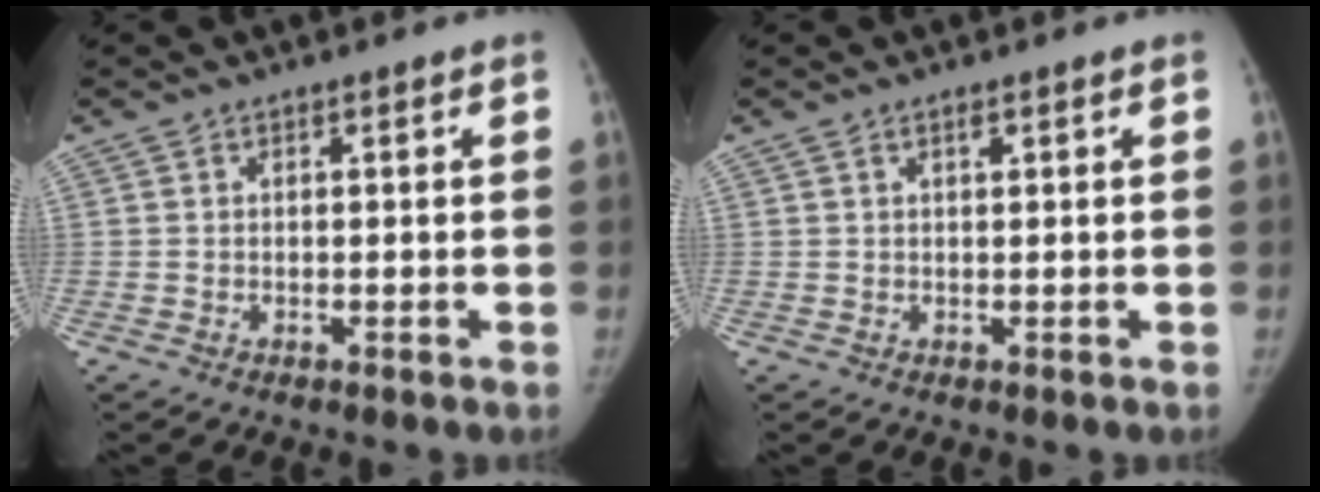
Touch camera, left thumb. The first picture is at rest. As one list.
[{"total": 0.9, "force": [0.5, 0.2, 0.7], "torque": [-0.010, 0.003, 0.008]}]